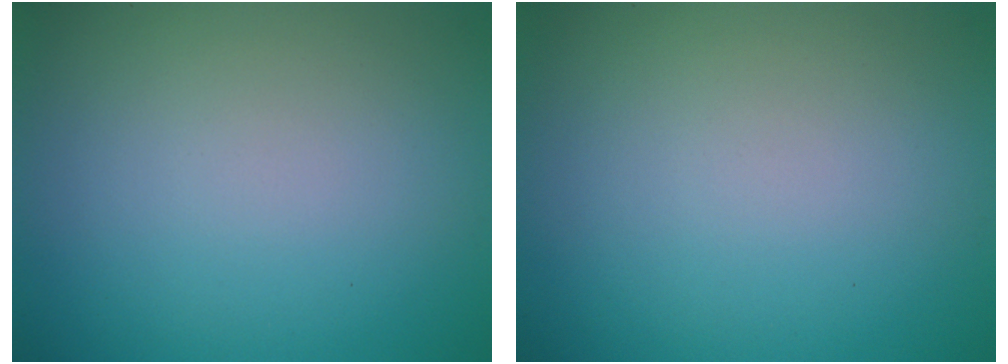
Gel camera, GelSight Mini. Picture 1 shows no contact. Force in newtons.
{"total": 0.0}